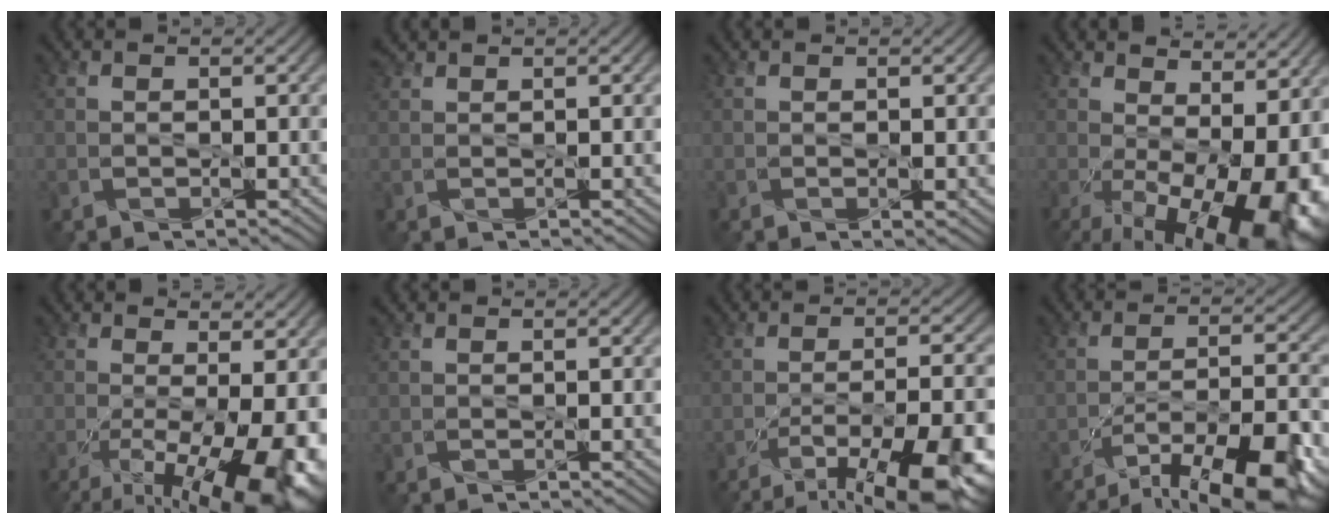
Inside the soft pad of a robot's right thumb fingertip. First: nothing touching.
{"total": 1.2, "force": [1.2, 0.0, 0.3], "torque": [-0.013, 0.010, 0.030]}
{"total": 1.1, "force": [0.1, 0.2, 1.0], "torque": [-0.017, -0.001, 0.001]}
{"total": 17.6, "force": [-2.3, 8.7, 15.2], "torque": [-0.208, -0.041, 0.015]}
{"total": 13.4, "force": [-4.2, 4.8, 11.8], "torque": [-0.185, -0.026, -0.043]}
{"total": 0.6, "force": [0.6, 0.0, 0.2], "torque": [-0.007, 0.005, 0.011]}
{"total": 15.3, "force": [-9.6, 4.4, 11.1], "torque": [-0.162, -0.014, -0.132]}
{"total": 13.6, "force": [-9.2, 3.6, 9.4], "torque": [-0.160, -0.007, -0.137]}